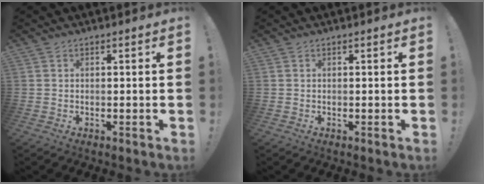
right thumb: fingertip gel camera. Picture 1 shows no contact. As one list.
[{"total": 0.0}]